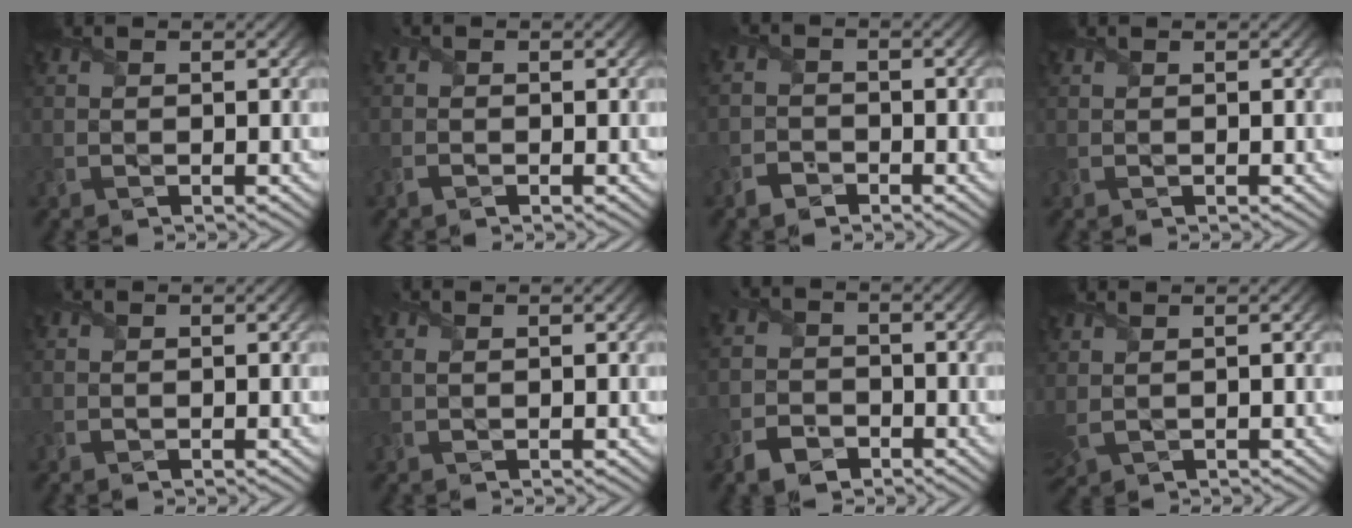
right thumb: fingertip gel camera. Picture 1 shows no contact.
{"total": 1.0, "force": [-0.7, 0.5, 0.4], "torque": [-0.011, -0.001, -0.018]}
{"total": 2.2, "force": [-1.8, 1.1, 0.5], "torque": [-0.013, 0.002, -0.044]}
{"total": 0.0}
{"total": 0.0}
{"total": 0.6, "force": [0.2, 0.2, 0.5], "torque": [-0.014, 0.003, 0.003]}
{"total": 3.6, "force": [-2.5, 2.4, 1.2], "torque": [-0.031, -0.002, -0.060]}
{"total": 1.8, "force": [0.9, 0.8, 1.4], "torque": [-0.052, 0.006, 0.025]}